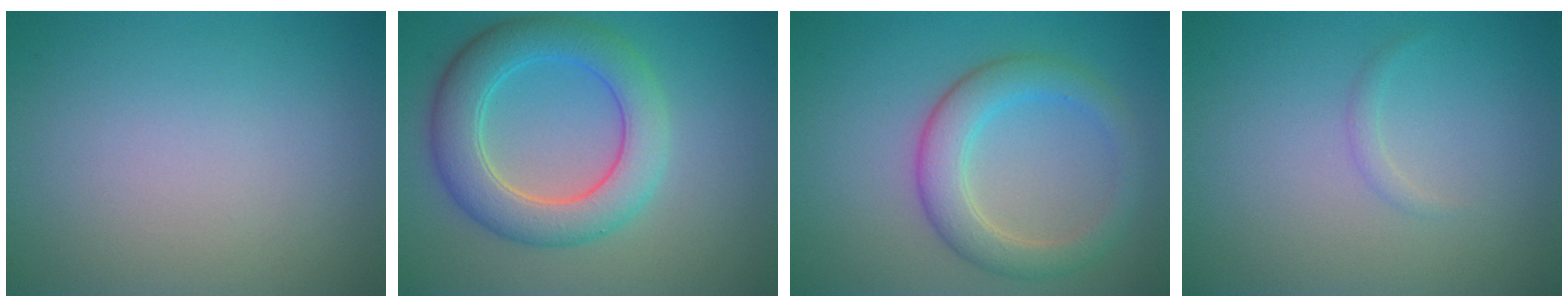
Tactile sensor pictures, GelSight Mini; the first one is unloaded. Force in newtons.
{"total": 6.4, "press": 6.4, "slide": 0.3}
{"total": 4.3, "press": 4.3, "slide": 0.1}
{"total": 0.7, "press": 0.7, "slide": 0.0}